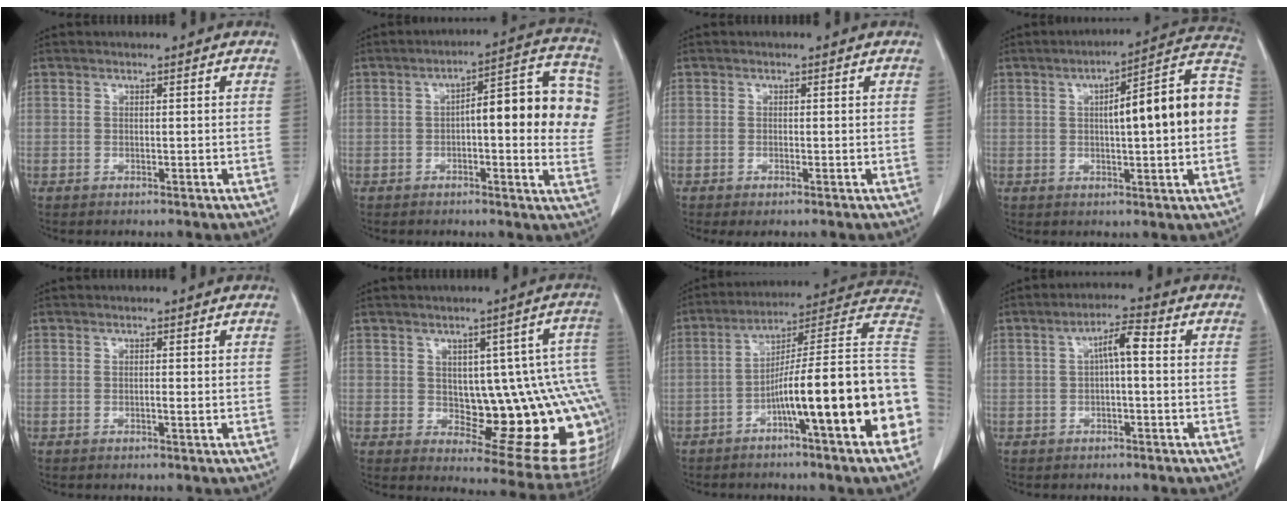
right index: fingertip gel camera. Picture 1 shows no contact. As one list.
[{"total": 14.4, "force": [0.9, 3.7, 13.9], "torque": [-0.171, 0.038, 0.010]}, {"total": 1.1, "force": [-0.6, 0.1, 1.0], "torque": [-0.014, -0.003, -0.009]}, {"total": 16.1, "force": [1.0, 2.3, 15.9], "torque": [-0.218, 0.041, 0.012]}, {"total": 0.6, "force": [-0.1, 0.1, 0.6], "torque": [-0.010, 0.000, -0.002]}, {"total": 18.4, "force": [-1.5, 6.3, 17.2], "torque": [-0.133, 0.022, 0.003]}, {"total": 20.6, "force": [-6.0, 0.4, 19.7], "torque": [-0.214, 0.034, -0.093]}, {"total": 4.4, "force": [0.4, 0.8, 4.3], "torque": [-0.072, 0.016, 0.003]}]